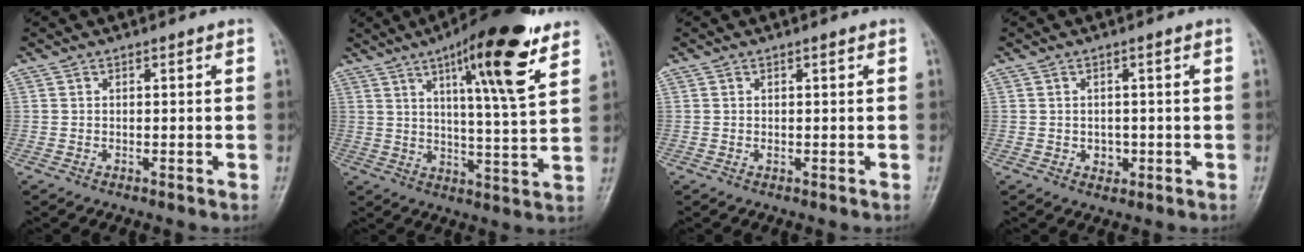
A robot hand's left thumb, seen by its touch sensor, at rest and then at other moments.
{"total": 16.8, "force": [9.2, 2.9, 13.8], "torque": [-0.196, -0.042, 0.139]}
{"total": 0.6, "force": [0.2, 0.2, 0.5], "torque": [-0.007, -0.001, 0.005]}
{"total": 2.2, "force": [-0.4, 1.8, 1.2], "torque": [-0.005, 0.002, -0.002]}